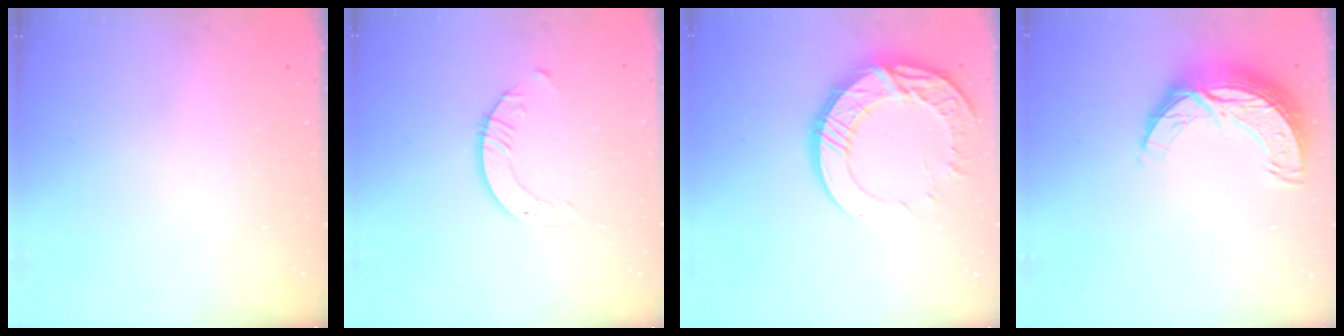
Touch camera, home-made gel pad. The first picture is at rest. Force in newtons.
{"total": 2.1, "press": 2.1, "slide": 0.2}
{"total": 15.6, "press": 15.5, "slide": 1.2}
{"total": 10.2, "press": 10.2, "slide": 0.6}